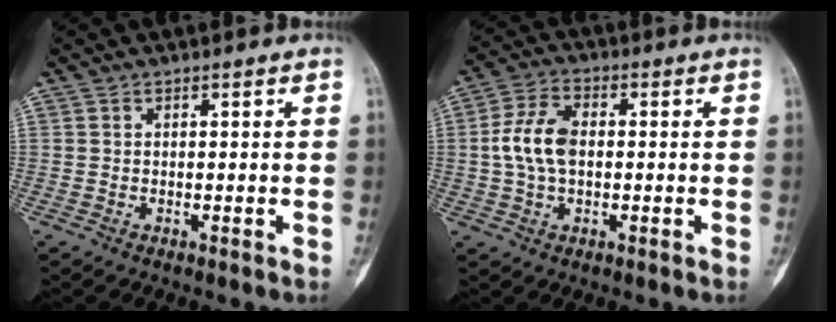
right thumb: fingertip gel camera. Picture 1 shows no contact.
{"total": 8.6, "force": [0.0, 5.2, 6.8], "torque": [-0.135, 0.017, -0.005]}